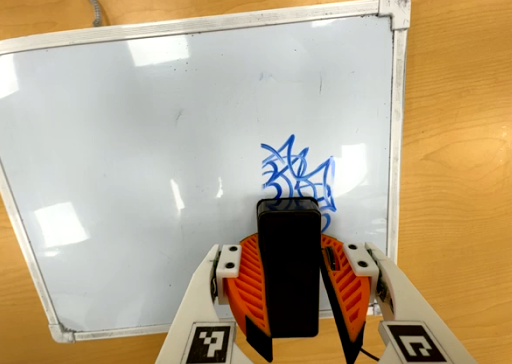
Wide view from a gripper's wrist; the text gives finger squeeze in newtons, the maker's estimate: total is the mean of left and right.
{"total": 9.8, "left": 9.7, "right": 10.0}